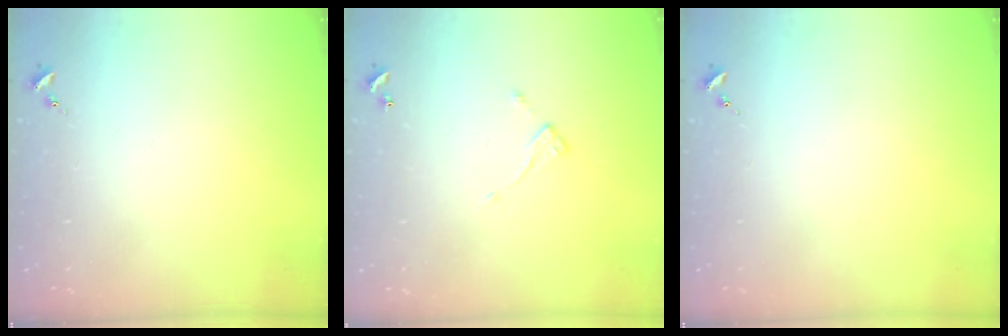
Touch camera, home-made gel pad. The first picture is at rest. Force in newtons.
{"total": 4.7, "press": 4.7, "slide": 0.3}
{"total": 0.0}